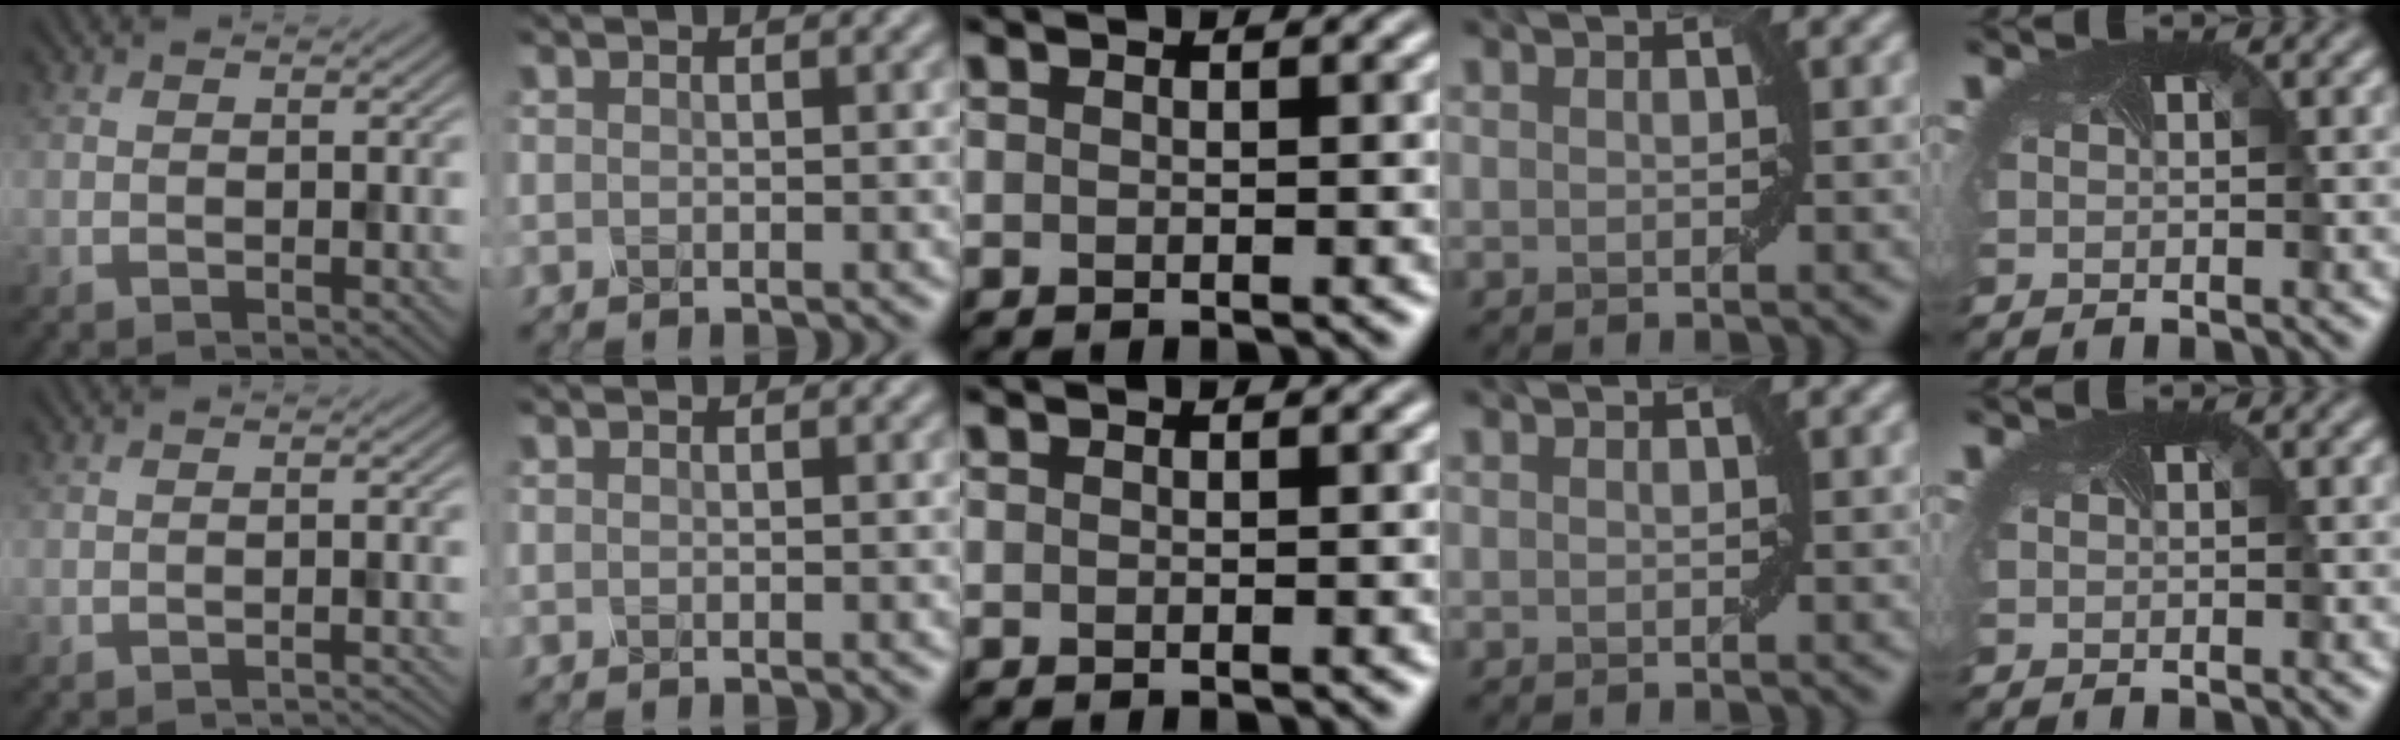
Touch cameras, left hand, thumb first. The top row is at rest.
{"thumb": {"total": 1.8, "force": [-1.8, 0.2, 0.5], "torque": [0.003, 0.001, -0.028]}}